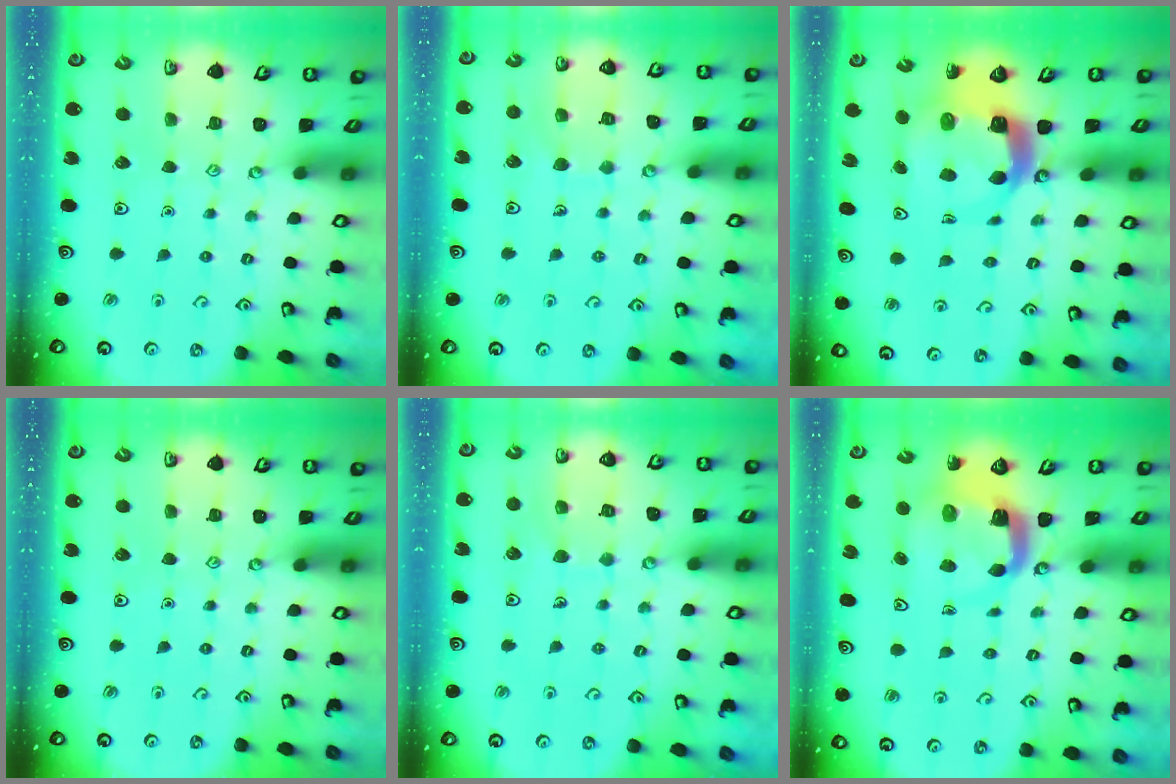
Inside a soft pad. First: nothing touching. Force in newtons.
{"total": 7.1, "press": 7.1, "slide": 0.5}
{"total": 8.6, "press": 8.6, "slide": 1.2}
{"total": 0.0}
{"total": 7.1, "press": 7.1, "slide": 0.5}
{"total": 5.6, "press": 5.5, "slide": 0.9}